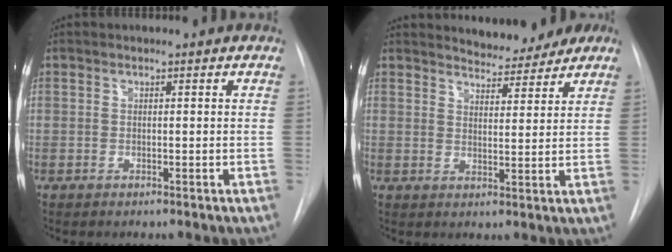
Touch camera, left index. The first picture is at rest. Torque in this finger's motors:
{"motor_torque": [0.29, -0.62, -0.03, 0.01]}